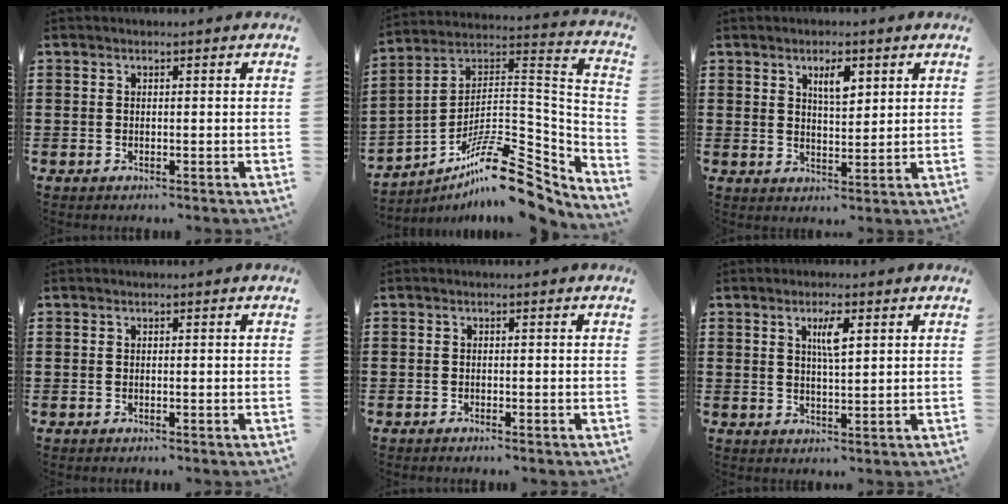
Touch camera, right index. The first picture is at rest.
{"total": 15.1, "force": [-11.1, 3.9, 9.5], "torque": [-0.147, 0.037, -0.200]}
{"total": 3.8, "force": [2.0, 1.3, 2.9], "torque": [-0.047, 0.001, 0.030]}
{"total": 0.0}
{"total": 0.7, "force": [-0.7, 0.0, 0.1], "torque": [-0.002, -0.003, -0.014]}
{"total": 3.6, "force": [1.4, 0.8, 3.3], "torque": [-0.061, 0.004, 0.018]}